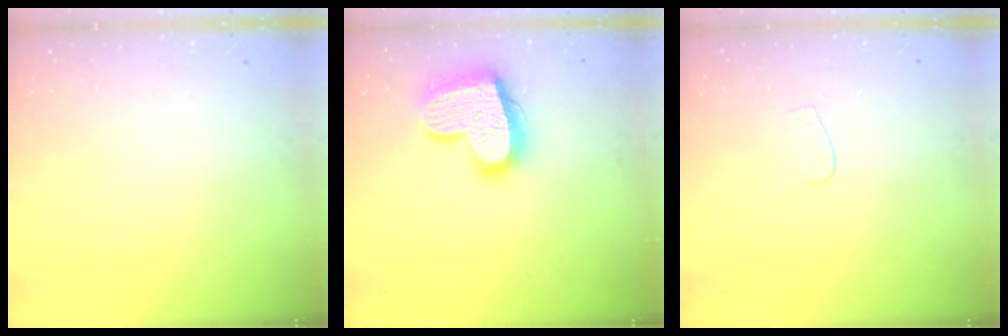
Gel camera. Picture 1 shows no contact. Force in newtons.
{"total": 20.1, "press": 20.0, "slide": 1.7}
{"total": 4.0, "press": 4.0, "slide": 0.4}